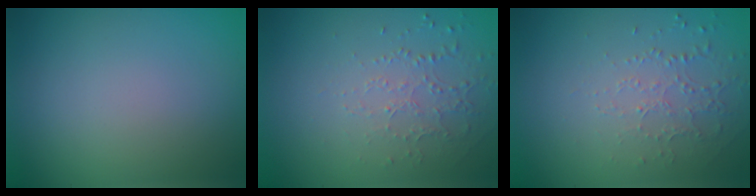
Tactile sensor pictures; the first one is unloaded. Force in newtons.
{"total": 1.3, "press": 1.0, "slide": 0.8}
{"total": 1.3, "press": 1.0, "slide": 0.8}